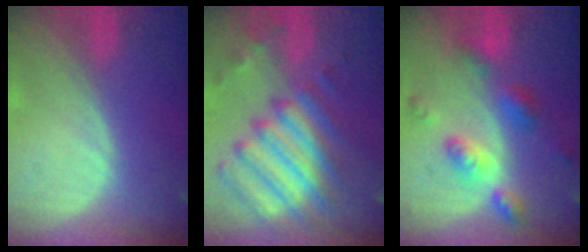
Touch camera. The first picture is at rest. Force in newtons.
{"total": 11.8, "press": 10.4, "slide": 5.6}
{"total": 7.2, "press": 7.2, "slide": 0.4}